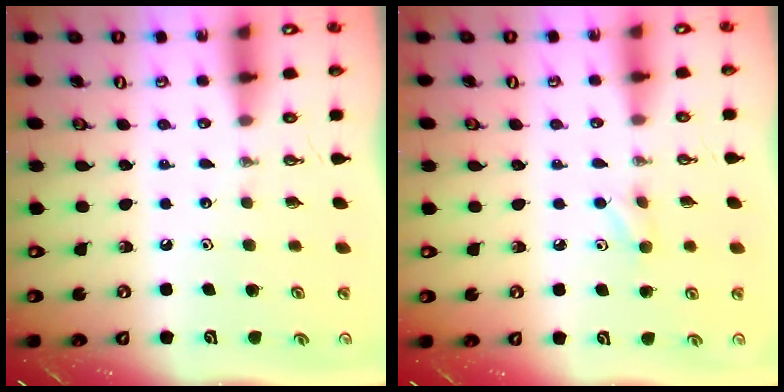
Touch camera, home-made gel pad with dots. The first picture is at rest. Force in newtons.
{"total": 4.5, "press": 4.5, "slide": 0.8}